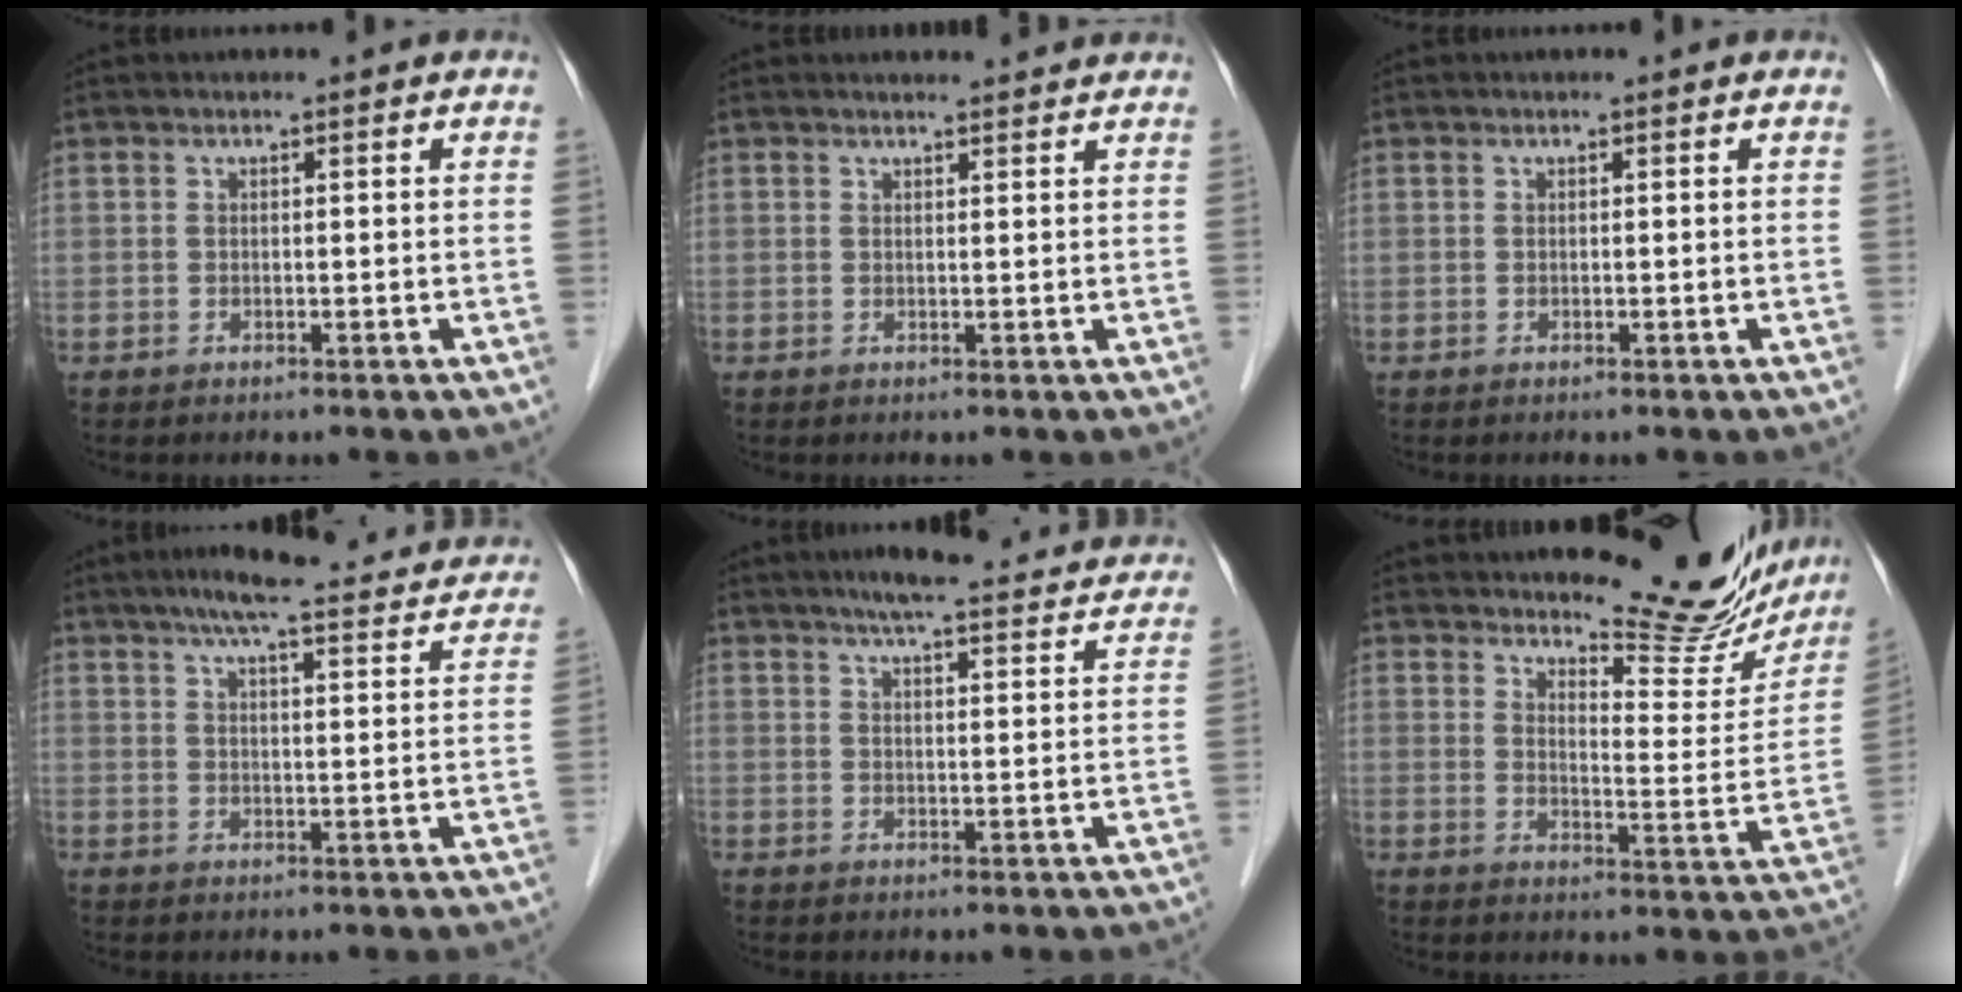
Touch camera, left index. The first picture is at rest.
{"total": 3.9, "force": [3.8, 0.6, 0.7], "torque": [-0.014, 0.012, 0.043]}
{"total": 0.0}
{"total": 21.0, "force": [18.7, 2.9, 9.1], "torque": [-0.124, 0.013, 0.232]}
{"total": 18.7, "force": [17.0, 2.5, 7.5], "torque": [-0.094, 0.012, 0.209]}
{"total": 15.9, "force": [14.2, 3.8, 6.0], "torque": [-0.065, -0.044, 0.168]}